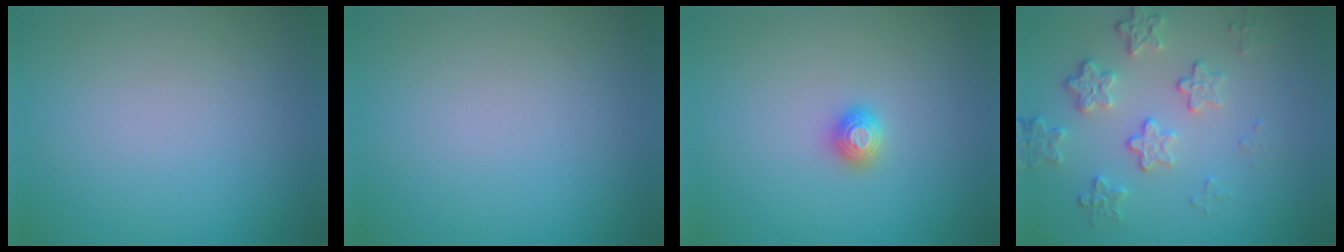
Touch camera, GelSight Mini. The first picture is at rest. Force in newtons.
{"total": 0.0}
{"total": 1.2, "press": 1.2, "slide": 0.1}
{"total": 4.0, "press": 3.1, "slide": 2.6}